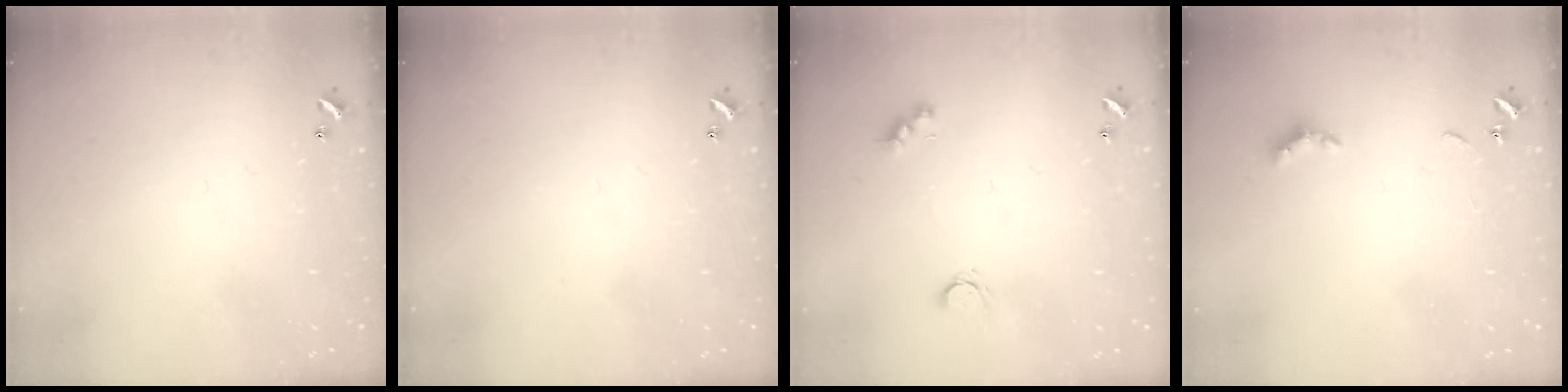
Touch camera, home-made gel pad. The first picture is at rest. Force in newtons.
{"total": 0.0}
{"total": 3.0, "press": 3.0, "slide": 0.5}
{"total": 2.9, "press": 2.8, "slide": 0.6}